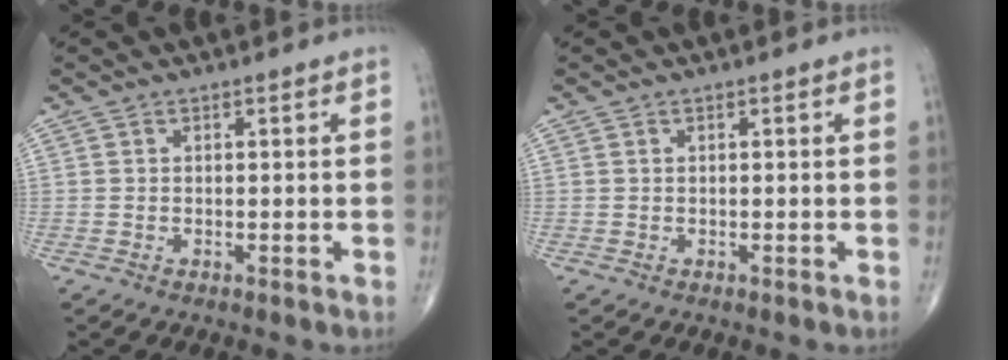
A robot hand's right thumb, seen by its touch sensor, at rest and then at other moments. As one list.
[{"total": 0.0}]